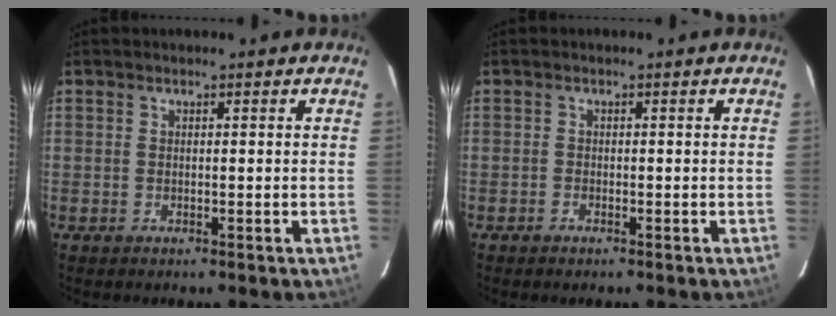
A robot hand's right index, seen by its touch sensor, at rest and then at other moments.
{"total": 0.8, "force": [-0.7, 0.4, 0.3], "torque": [-0.008, 0.000, -0.015]}